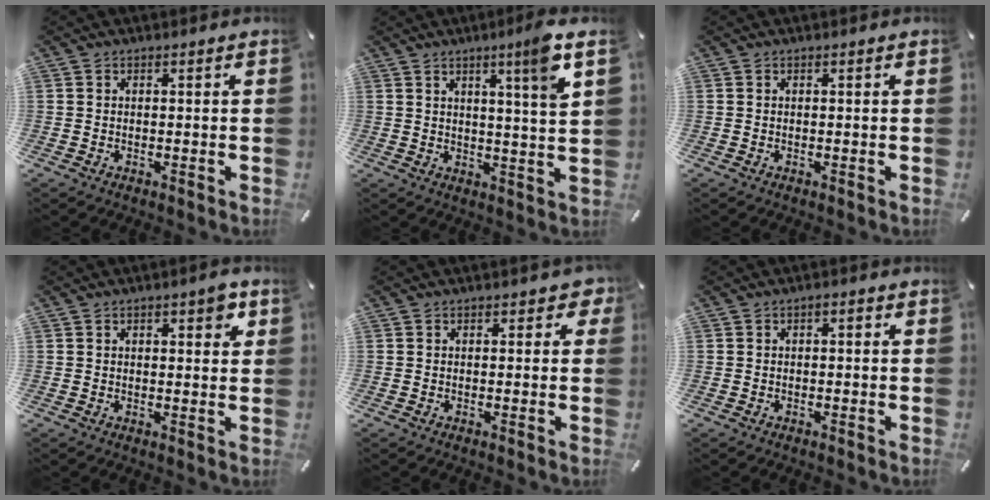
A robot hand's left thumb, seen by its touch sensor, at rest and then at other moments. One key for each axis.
{"total": 8.4, "fx": 4.9, "fy": -0.4, "fz": 6.8, "tx": -0.102, "ty": -0.027, "tz": 0.072}
{"total": 0.0}
{"total": 3.9, "fx": 1.6, "fy": 1.8, "fz": 3.1, "tx": -0.042, "ty": -0.001, "tz": 0.021}
{"total": 1.8, "fx": 0.4, "fy": 1.4, "fz": 1.1, "tx": -0.005, "ty": 0.001, "tz": 0.002}
{"total": 1.0, "fx": -0.3, "fy": 0.7, "fz": 0.6, "tx": -0.014, "ty": 0.007, "tz": -0.009}